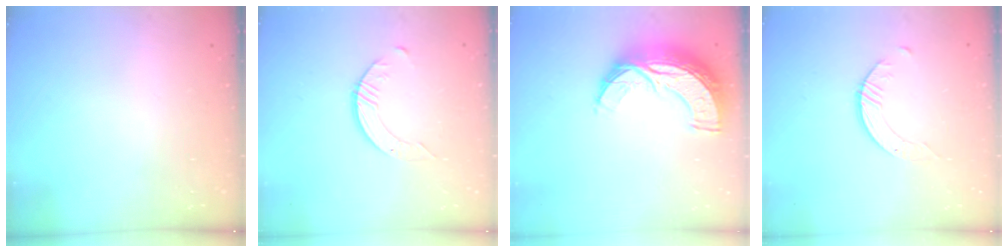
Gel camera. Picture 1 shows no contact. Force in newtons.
{"total": 3.7, "press": 3.7, "slide": 0.4}
{"total": 13.7, "press": 13.6, "slide": 0.8}
{"total": 2.6, "press": 2.6, "slide": 0.3}